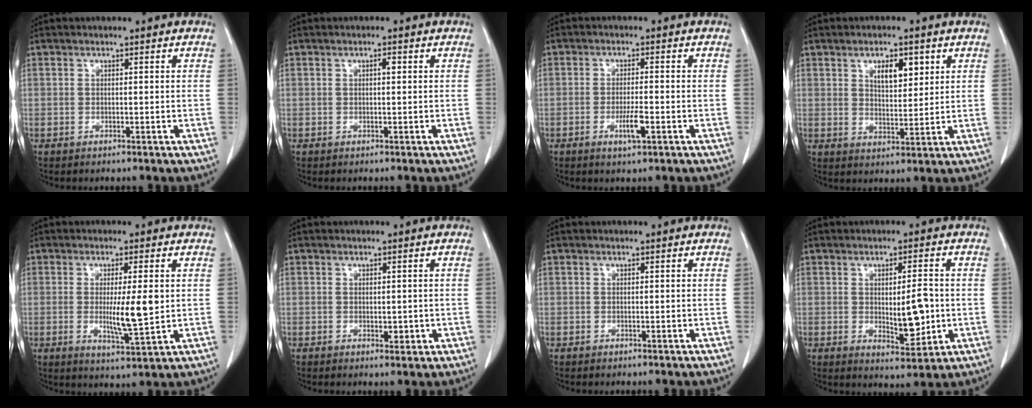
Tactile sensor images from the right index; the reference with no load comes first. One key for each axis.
{"total": 1.0, "fx": 0.3, "fy": 0.2, "fz": 0.9, "tx": -0.014, "ty": 0.002, "tz": 0.004}
{"total": 3.6, "fx": -1.4, "fy": 0.3, "fz": 3.3, "tx": -0.061, "ty": -0.004, "tz": -0.022}
{"total": 5.5, "fx": 2.6, "fy": 2.4, "fz": 4.3, "tx": -0.071, "ty": -0.001, "tz": 0.046}
{"total": 7.0, "fx": 0.1, "fy": 0.7, "fz": 6.9, "tx": -0.115, "ty": -0.015, "tz": 0.006}
{"total": 1.9, "fx": -0.2, "fy": 1.1, "fz": 1.5, "tx": -0.017, "ty": -0.002, "tz": 0.001}
{"total": 0.0}
{"total": 6.9, "fx": -0.4, "fy": 2.1, "fz": 6.6, "tx": -0.096, "ty": -0.010, "tz": 0.002}